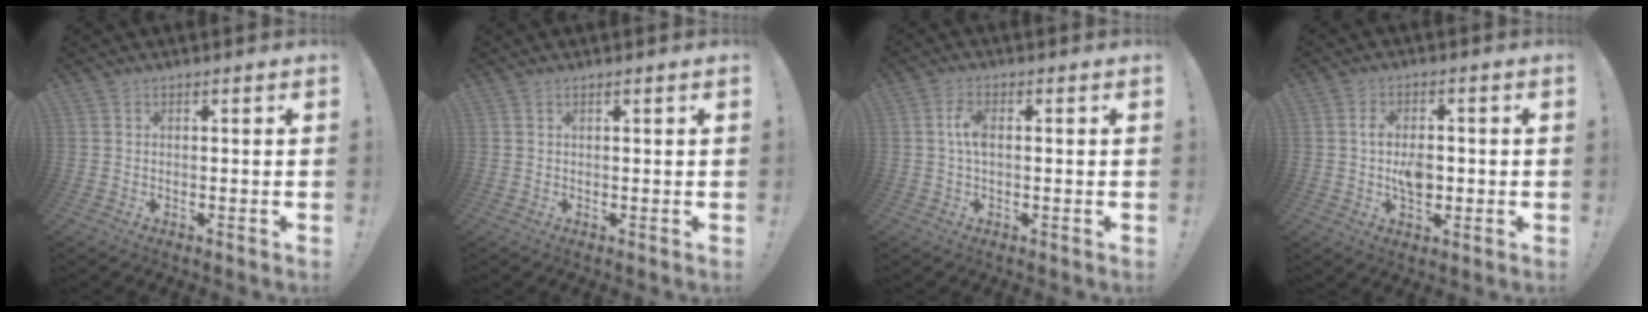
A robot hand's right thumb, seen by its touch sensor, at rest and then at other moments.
{"total": 0.6, "force": [0.3, -0.1, 0.5], "torque": [-0.005, -0.001, 0.005]}
{"total": 4.7, "force": [0.4, 2.2, 4.1], "torque": [-0.073, 0.008, 0.008]}
{"total": 7.8, "force": [-0.8, 4.9, 6.1], "torque": [-0.096, 0.005, -0.016]}